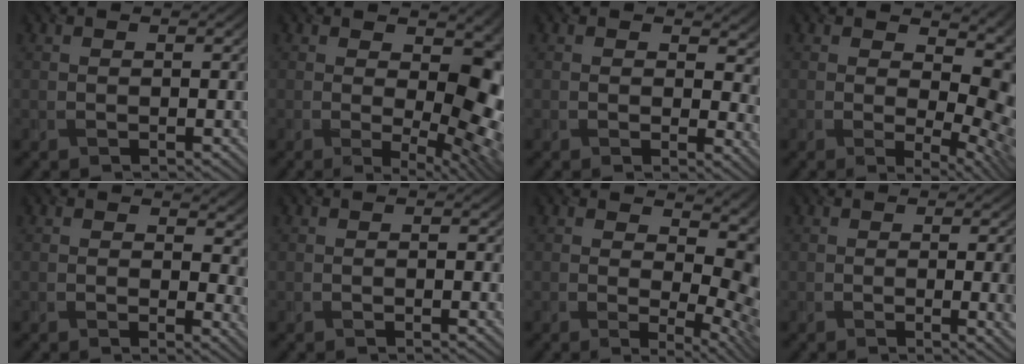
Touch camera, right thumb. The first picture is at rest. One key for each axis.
{"total": 14.5, "fx": 1.9, "fy": 7.2, "fz": 12.4, "tx": -0.129, "ty": -0.008, "tz": 0.060}
{"total": 6.7, "fx": 2.3, "fy": 4.4, "fz": 4.5, "tx": -0.049, "ty": -0.019, "tz": 0.050}
{"total": 11.3, "fx": 3.4, "fy": 5.2, "fz": 9.4, "tx": -0.108, "ty": -0.007, "tz": 0.071}
{"total": 6.0, "fx": 2.1, "fy": 3.8, "fz": 4.2, "tx": -0.042, "ty": -0.015, "tz": 0.045}
{"total": 0.7, "fx": -0.3, "fy": 0.1, "fz": 0.6, "tx": -0.006, "ty": -0.002, "tz": -0.006}
{"total": 10.3, "fx": 3.5, "fy": 4.4, "fz": 8.6, "tx": -0.104, "ty": -0.007, "tz": 0.065}
{"total": 5.5, "fx": -0.6, "fy": 1.6, "fz": 5.2, "tx": -0.061, "ty": 0.000, "tz": -0.004}